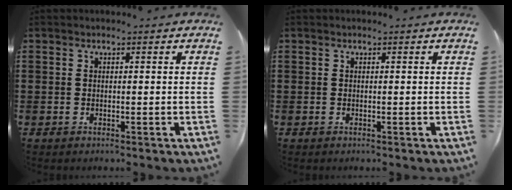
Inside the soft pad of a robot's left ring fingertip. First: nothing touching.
{"total": 0.0}